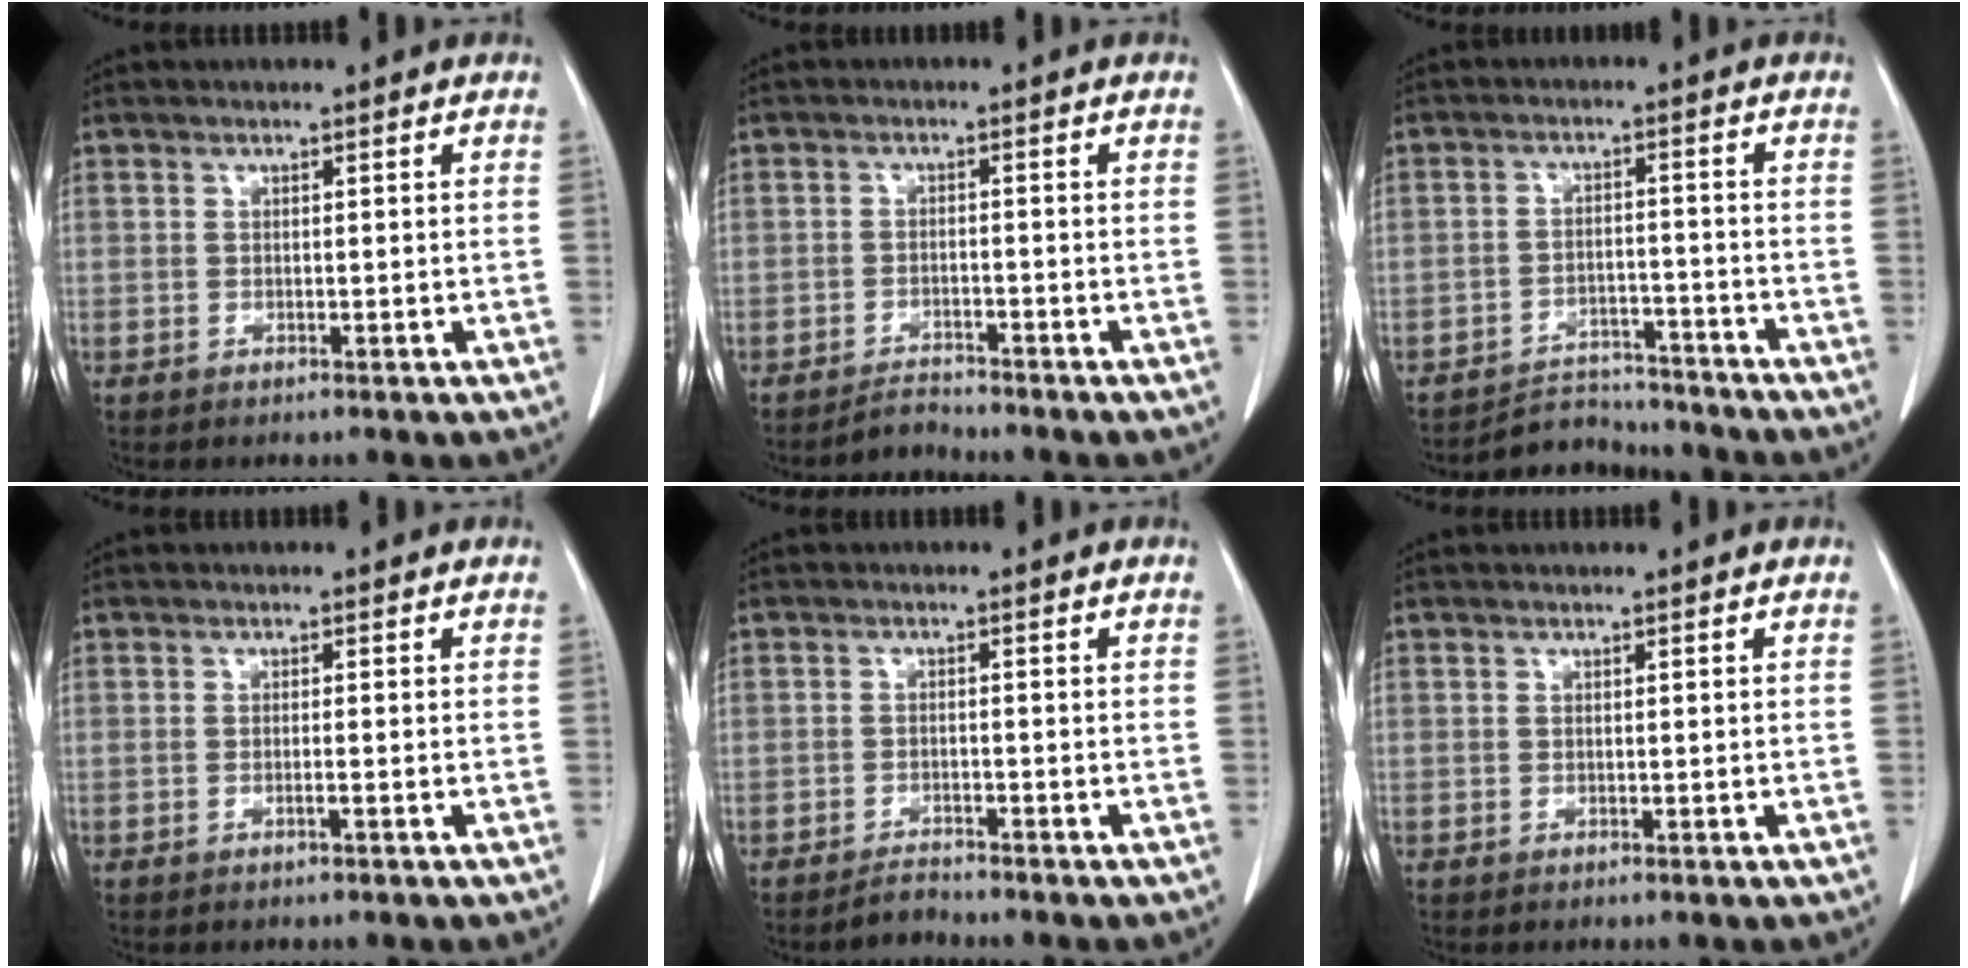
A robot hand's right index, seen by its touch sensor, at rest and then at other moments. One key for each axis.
{"total": 2.3, "fx": -2.2, "fy": 0.1, "fz": -0.6, "tx": 0.015, "ty": -0.011, "tz": -0.037}
{"total": 6.1, "fx": -5.9, "fy": 1.5, "fz": -0.9, "tx": 0.020, "ty": 0.015, "tz": -0.094}
{"total": 0.8, "fx": -0.4, "fy": -0.1, "fz": 0.7, "tx": -0.016, "ty": -0.001, "tz": -0.006}
{"total": 1.8, "fx": -1.8, "fy": 0.1, "fz": -0.3, "tx": 0.010, "ty": -0.006, "tz": -0.029}
{"total": 0.0}